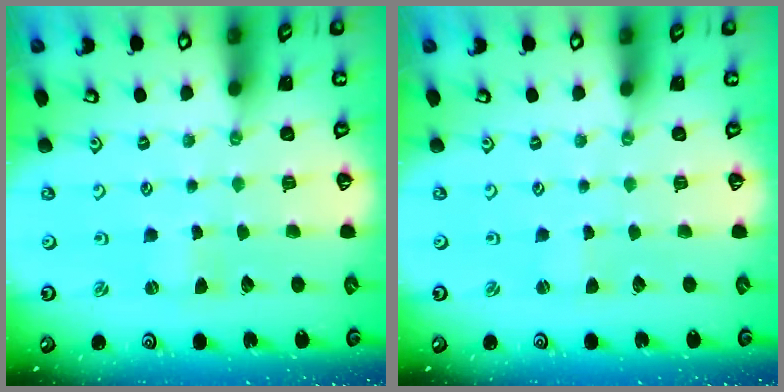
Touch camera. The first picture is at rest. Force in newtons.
{"total": 0.0}